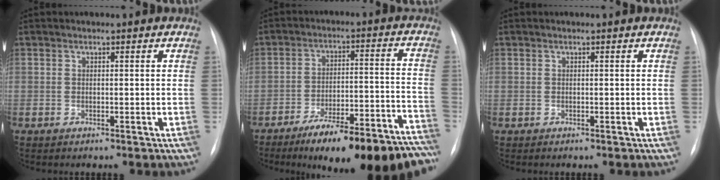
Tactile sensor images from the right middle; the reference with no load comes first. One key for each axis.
{"total": 21.7, "fx": -18.3, "fy": 3.3, "fz": 11.2, "tx": -0.094, "ty": 0.028, "tz": -0.263}
{"total": 0.0}